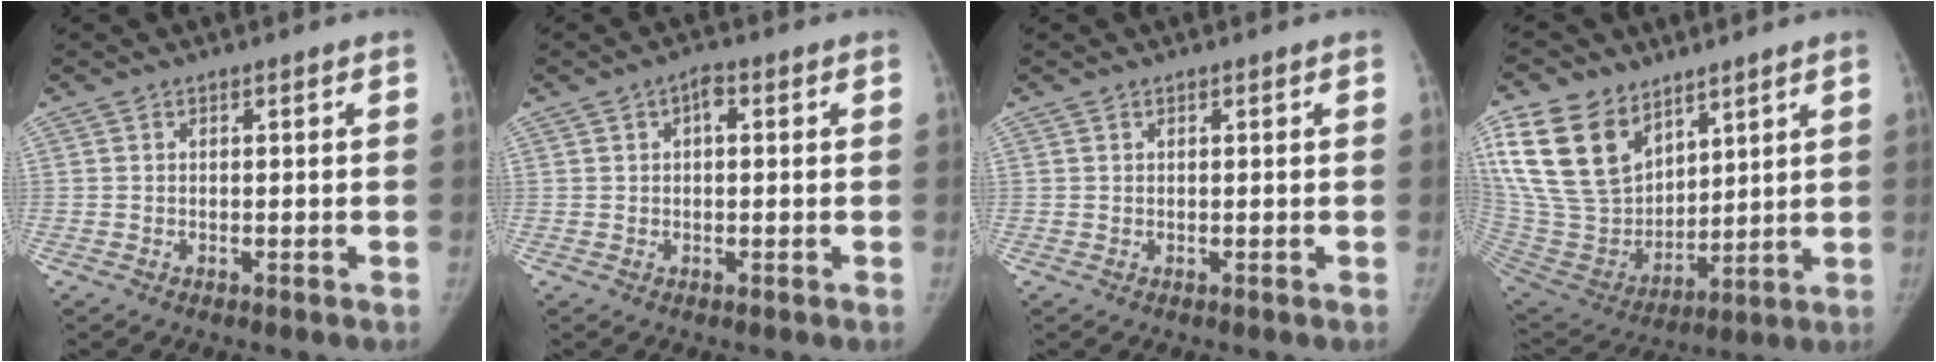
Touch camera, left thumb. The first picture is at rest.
{"total": 2.6, "force": [0.5, 1.7, 1.9], "torque": [-0.020, 0.008, 0.003]}
{"total": 0.0}
{"total": 22.3, "force": [11.9, 14.6, 11.8], "torque": [-0.237, -0.034, 0.241]}